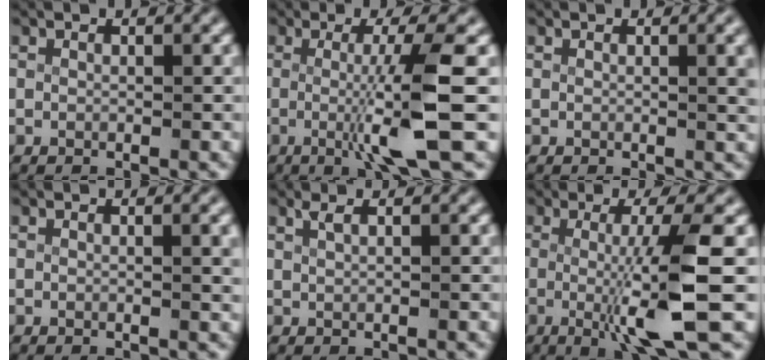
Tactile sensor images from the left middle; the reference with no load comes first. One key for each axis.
{"total": 6.2, "fx": -0.4, "fy": -0.2, "fz": 6.2, "tx": -0.104, "ty": -0.007, "tz": -0.003}
{"total": 1.4, "fx": 0.5, "fy": 0.1, "fz": 1.3, "tx": -0.011, "ty": -0.001, "tz": 0.009}
{"total": 0.9, "fx": 0.4, "fy": -0.1, "fz": 0.8, "tx": -0.007, "ty": -0.001, "tz": 0.007}
{"total": 1.0, "fx": 0.7, "fy": -0.2, "fz": 0.7, "tx": -0.015, "ty": 0.000, "tz": 0.019}
{"total": 6.9, "fx": -0.6, "fy": 0.1, "fz": 6.9, "tx": -0.117, "ty": -0.009, "tz": -0.006}